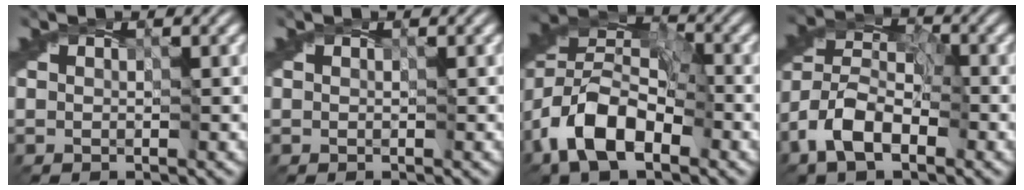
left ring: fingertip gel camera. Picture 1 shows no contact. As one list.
[{"total": 0.0}, {"total": 10.5, "force": [-5.3, 5.4, 7.2], "torque": [-0.129, 0.005, -0.116]}, {"total": 7.2, "force": [-3.9, 3.6, 4.8], "torque": [-0.092, 0.007, -0.083]}]